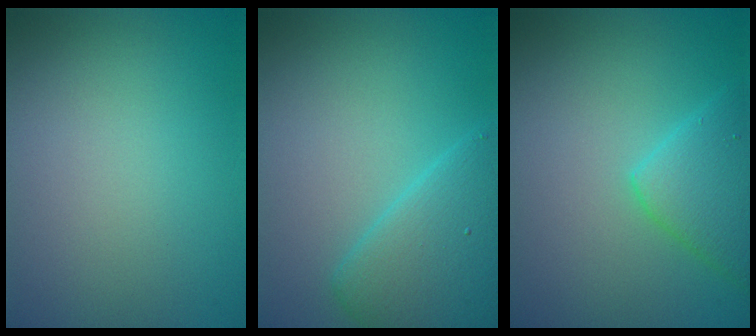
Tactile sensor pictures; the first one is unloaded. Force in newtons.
{"total": 5.4, "press": 5.4, "slide": 0.2}
{"total": 4.4, "press": 4.4, "slide": 0.2}